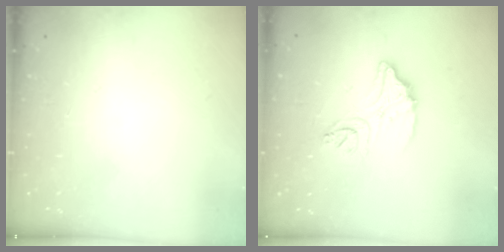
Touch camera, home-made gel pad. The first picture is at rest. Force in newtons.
{"total": 12.9, "press": 12.9, "slide": 1.0}